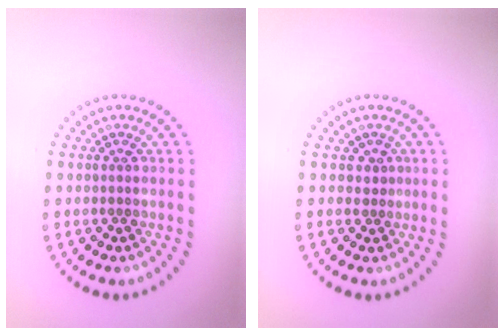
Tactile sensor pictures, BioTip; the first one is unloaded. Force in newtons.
{"total": 0.8, "press": 0.5, "slide": 0.6}